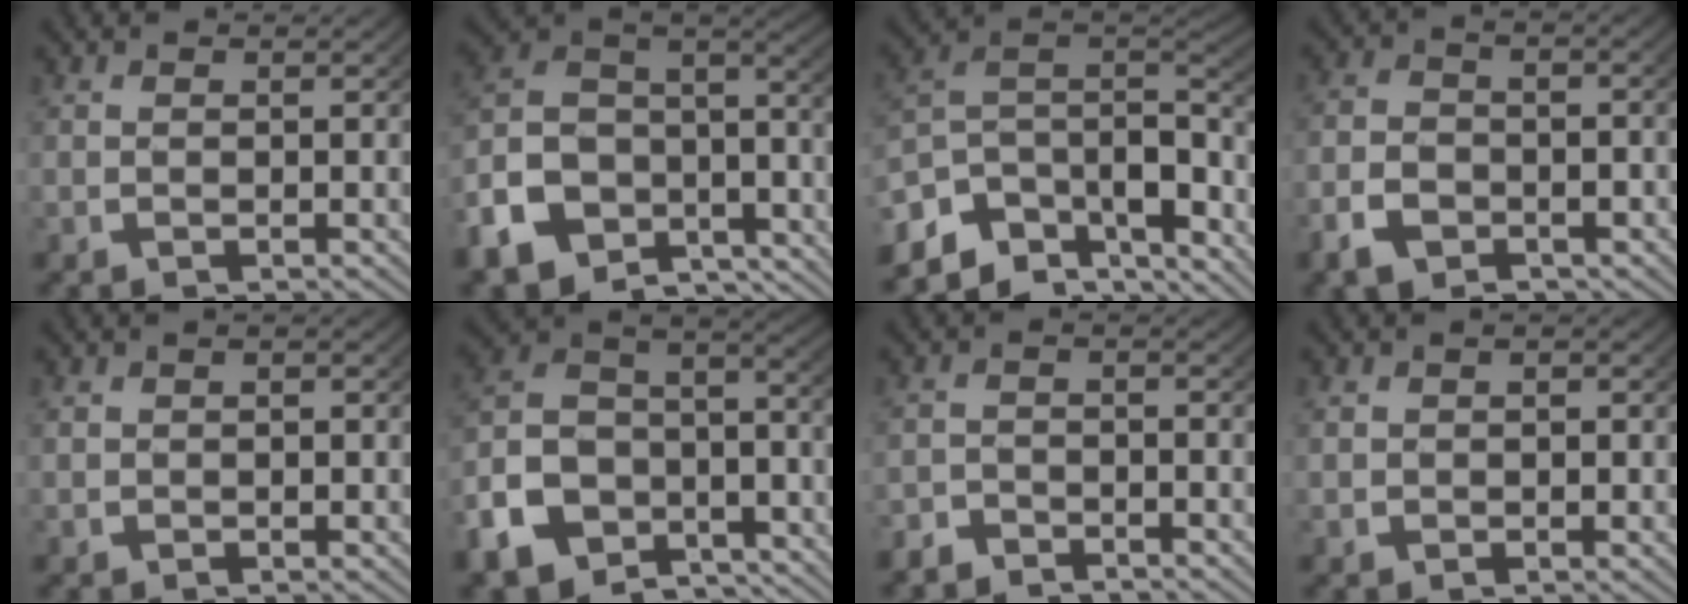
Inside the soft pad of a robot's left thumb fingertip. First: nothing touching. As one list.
[{"total": 14.6, "force": [-3.1, 10.4, 9.7], "torque": [-0.217, -0.038, -0.045]}, {"total": 12.1, "force": [-3.2, 7.6, 8.8], "torque": [-0.209, -0.044, -0.035]}, {"total": 4.3, "force": [-2.5, 2.9, 2.1], "torque": [-0.040, -0.012, -0.042]}, {"total": 1.5, "force": [0.1, 1.2, 0.9], "torque": [-0.019, -0.002, 0.005]}, {"total": 15.1, "force": [-4.4, 11.1, 9.2], "torque": [-0.213, -0.054, -0.063]}, {"total": 2.7, "force": [-2.6, 0.8, 0.1], "torque": [0.003, -0.012, -0.049]}, {"total": 1.9, "force": [0.1, 1.6, 1.0], "torque": [-0.022, -0.003, 0.004]}]